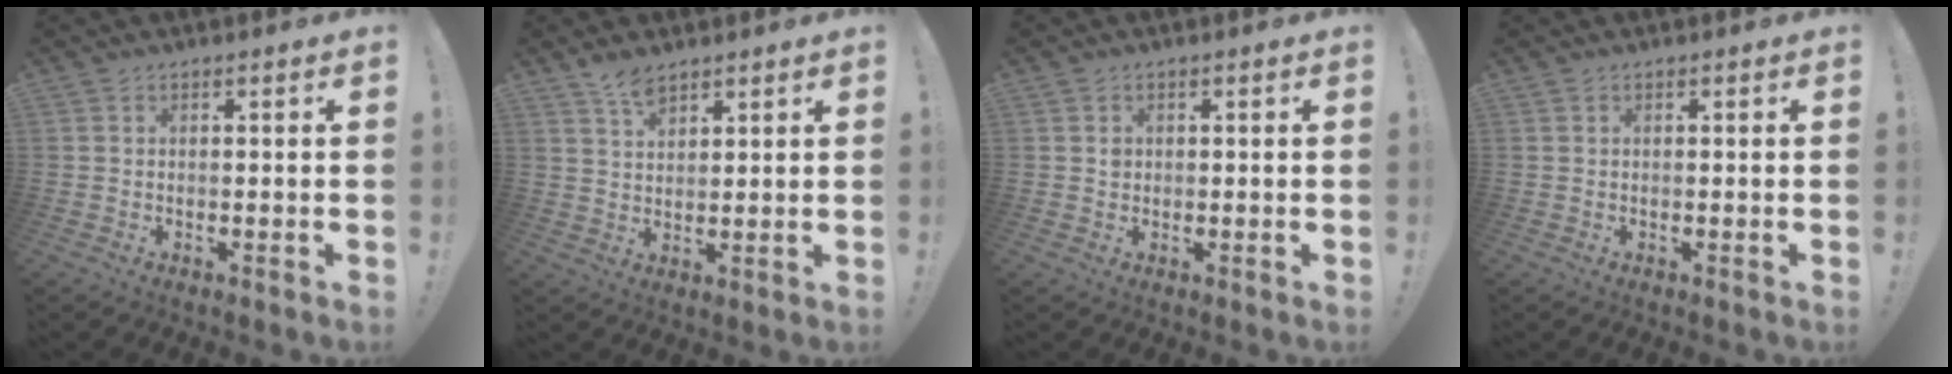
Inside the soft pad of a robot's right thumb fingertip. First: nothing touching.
{"total": 4.9, "force": [3.9, 2.0, 2.3], "torque": [-0.034, -0.024, 0.069]}
{"total": 1.0, "force": [0.1, 0.9, 0.3], "torque": [0.002, 0.000, 0.001]}
{"total": 0.0}